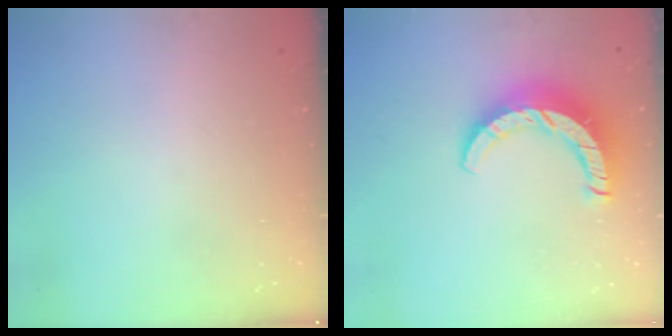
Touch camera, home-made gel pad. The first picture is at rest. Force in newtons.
{"total": 10.4, "press": 10.4, "slide": 1.1}